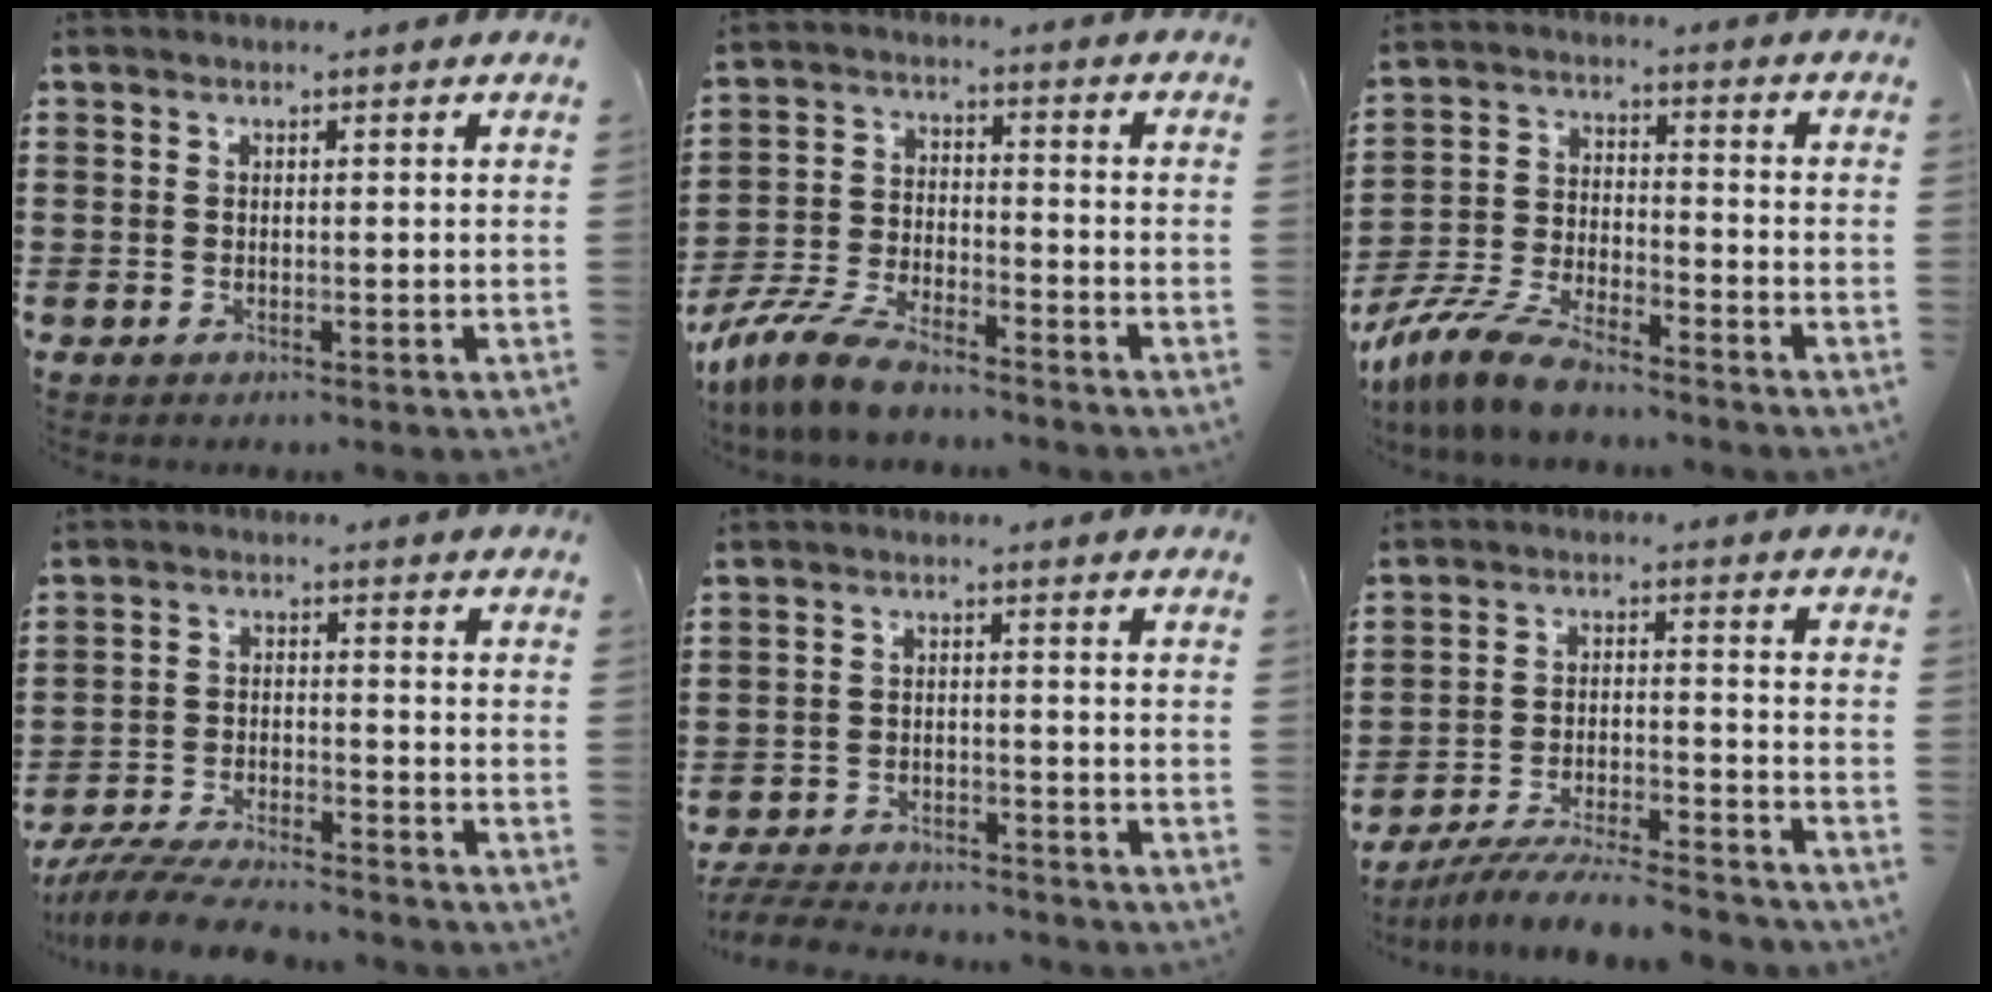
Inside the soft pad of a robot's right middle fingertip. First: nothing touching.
{"total": 8.2, "force": [-7.4, 1.5, 3.3], "torque": [-0.077, 0.009, -0.146]}
{"total": 8.8, "force": [-7.9, 1.4, 3.5], "torque": [-0.085, 0.009, -0.159]}
{"total": 6.5, "force": [-6.2, 0.6, 1.8], "torque": [-0.038, 0.001, -0.120]}
{"total": 4.8, "force": [-4.7, 0.6, 0.8], "torque": [-0.024, 0.002, -0.099]}
{"total": 7.0, "force": [-6.7, 0.4, 2.1], "torque": [-0.040, 0.001, -0.130]}